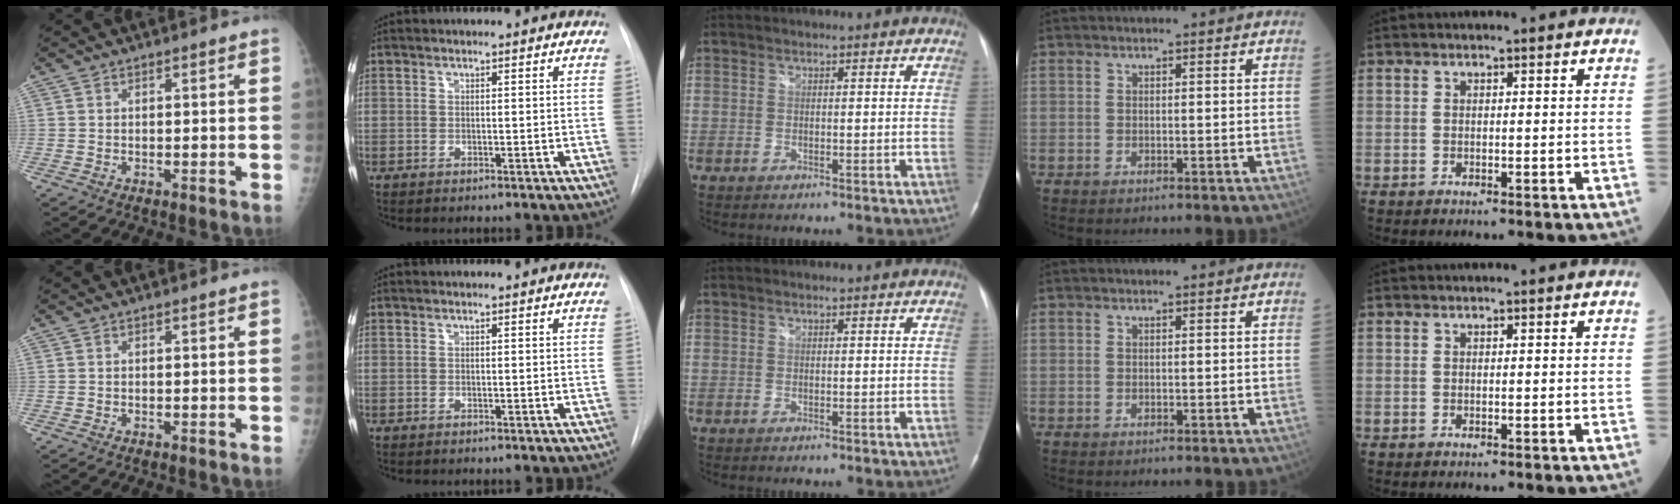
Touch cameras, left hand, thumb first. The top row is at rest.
{}